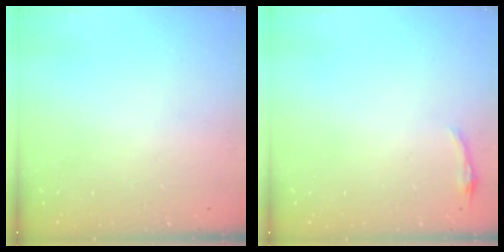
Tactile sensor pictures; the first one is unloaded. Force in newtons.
{"total": 3.1, "press": 3.0, "slide": 0.7}